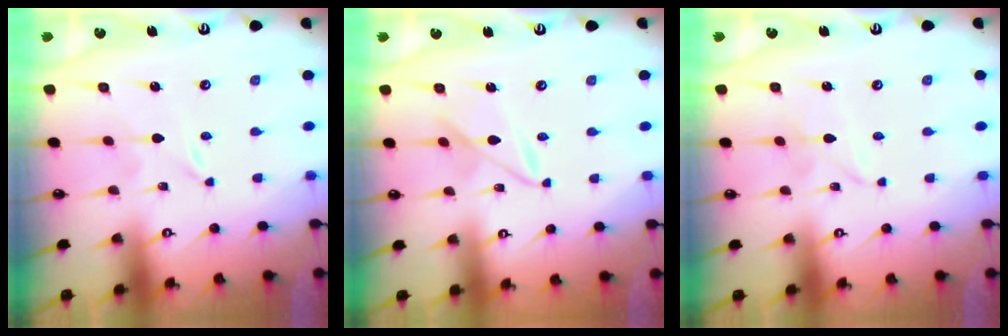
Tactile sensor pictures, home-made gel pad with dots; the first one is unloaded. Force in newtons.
{"total": 6.9, "press": 6.9, "slide": 0.4}
{"total": 2.9, "press": 2.9, "slide": 0.3}